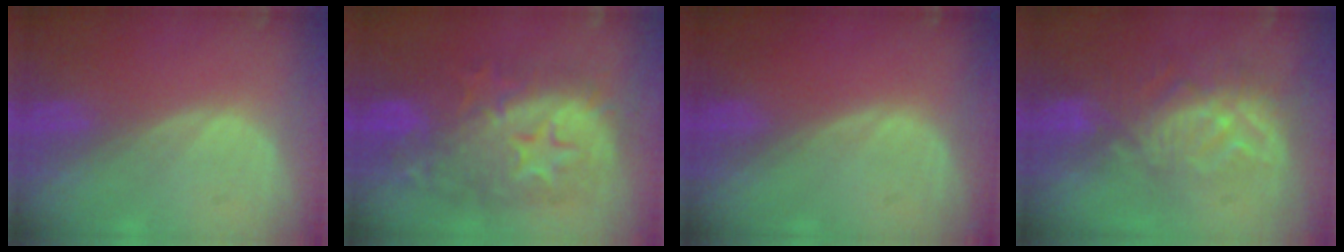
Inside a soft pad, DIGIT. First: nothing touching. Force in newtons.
{"total": 12.6, "press": 12.6, "slide": 1.0}
{"total": 0.0}
{"total": 9.4, "press": 8.2, "slide": 4.6}